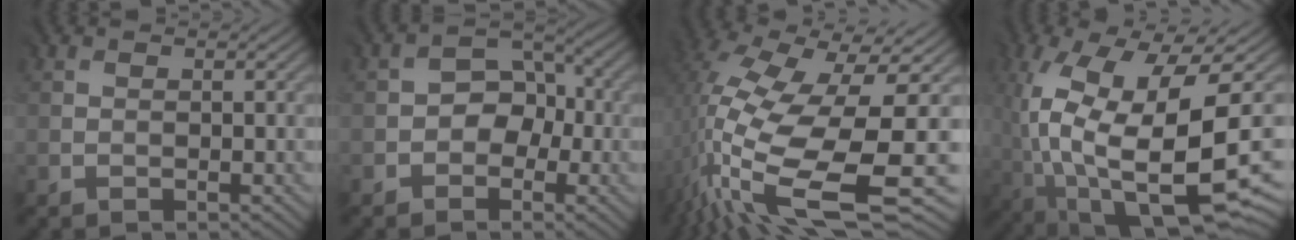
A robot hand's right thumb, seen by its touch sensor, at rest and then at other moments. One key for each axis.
{"total": 4.5, "fx": -1.4, "fy": 3.4, "fz": 2.5, "tx": -0.020, "ty": 0.008, "tz": -0.032}
{"total": 15.7, "fx": -2.1, "fy": 5.1, "fz": 14.7, "tx": -0.320, "ty": -0.011, "tz": -0.032}
{"total": 14.5, "fx": -3.6, "fy": 4.1, "fz": 13.5, "tx": -0.271, "ty": -0.023, "tz": -0.048}